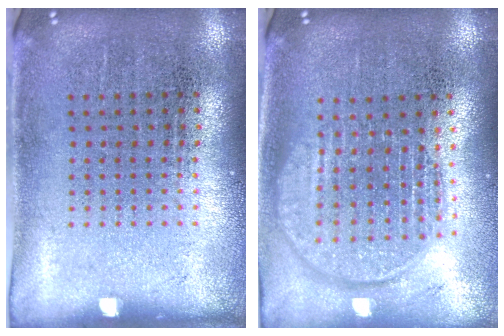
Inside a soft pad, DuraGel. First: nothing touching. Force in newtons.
{"total": 1.8, "press": 1.5, "slide": 1.0}